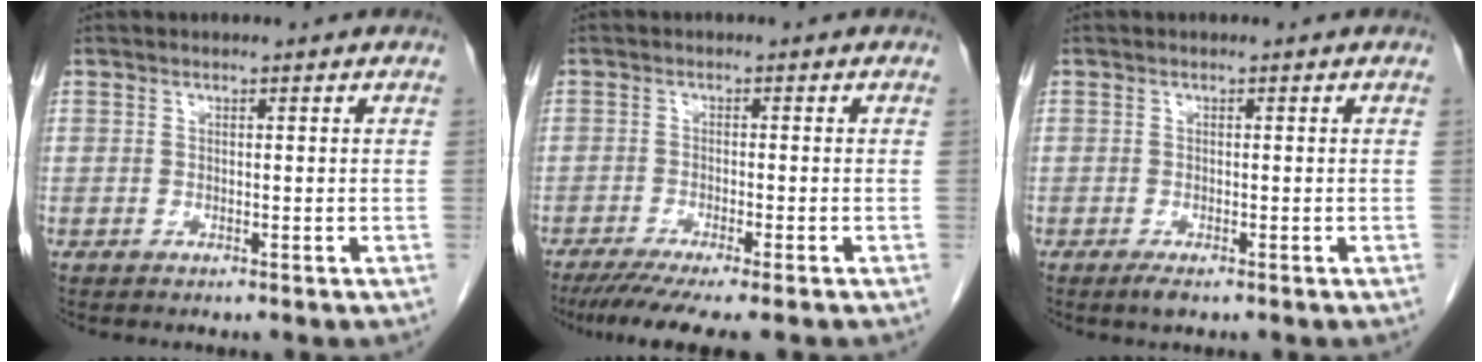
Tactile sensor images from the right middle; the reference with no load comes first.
{"total": 8.6, "force": [-6.9, 0.2, 5.2], "torque": [-0.074, -0.022, -0.106]}
{"total": 1.3, "force": [-0.9, 0.3, 0.9], "torque": [-0.021, -0.004, -0.014]}